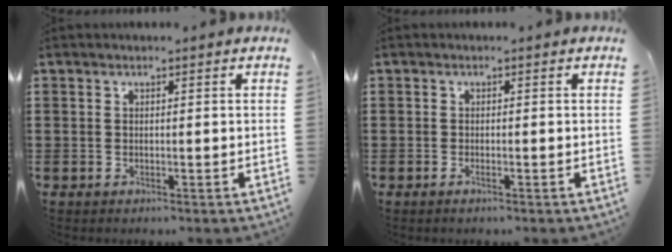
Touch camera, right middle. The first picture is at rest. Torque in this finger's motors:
{"motor_torque": [-0.65, 0.18, 0.07, -0.01]}